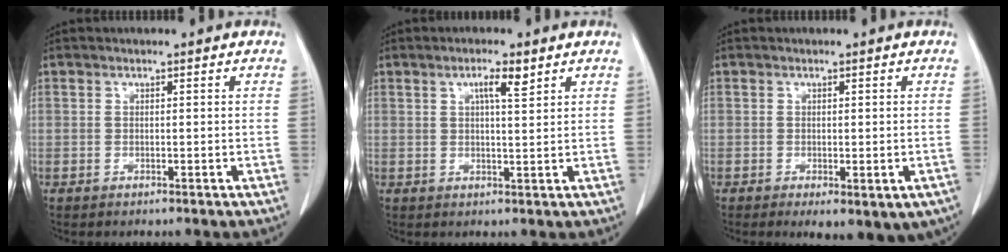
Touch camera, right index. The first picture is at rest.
{"total": 3.5, "force": [1.9, 0.4, 2.9], "torque": [-0.050, 0.000, 0.030]}
{"total": 7.4, "force": [-3.9, 2.8, 5.6], "torque": [-0.060, -0.005, -0.048]}